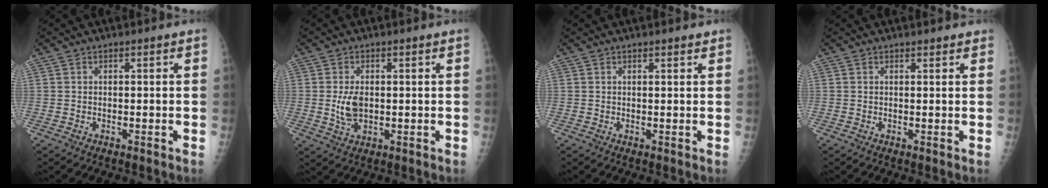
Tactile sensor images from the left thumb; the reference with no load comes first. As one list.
[{"total": 4.7, "force": [0.3, 2.6, 3.9], "torque": [-0.075, -0.008, 0.012]}, {"total": 1.4, "force": [1.2, 0.2, 0.6], "torque": [-0.004, -0.004, 0.017]}, {"total": 1.6, "force": [1.5, 0.4, 0.4], "torque": [0.000, -0.005, 0.015]}]